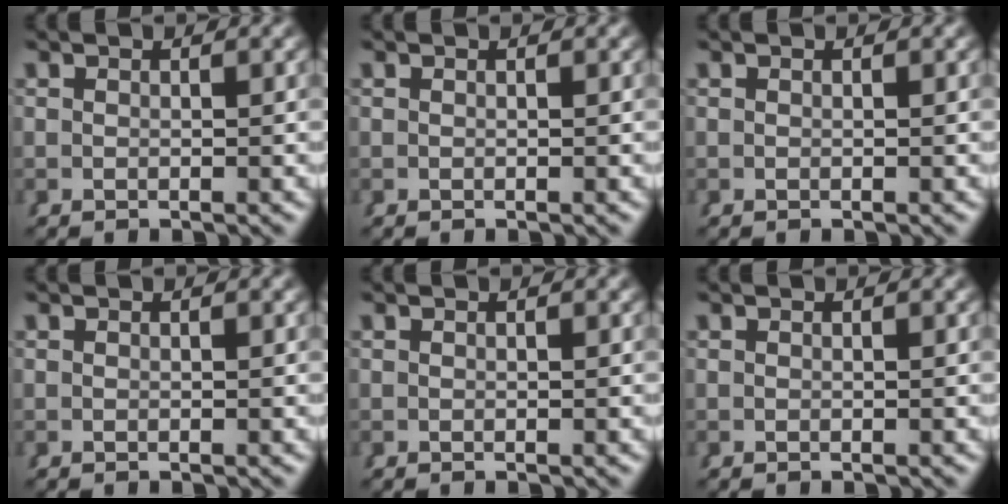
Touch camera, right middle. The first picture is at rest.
{"total": 0.0}
{"total": 0.0}
{"total": 0.0}
{"total": 0.0}
{"total": 0.0}